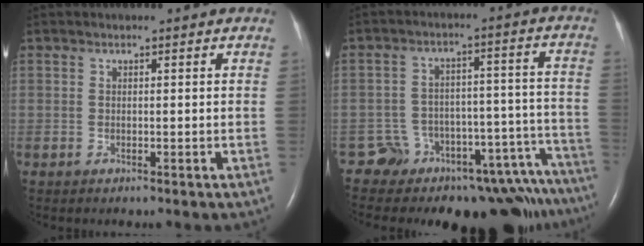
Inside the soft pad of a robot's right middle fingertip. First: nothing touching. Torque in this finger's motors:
{"motor_torque": [0.82, -0.82, 0.19, 0.06]}